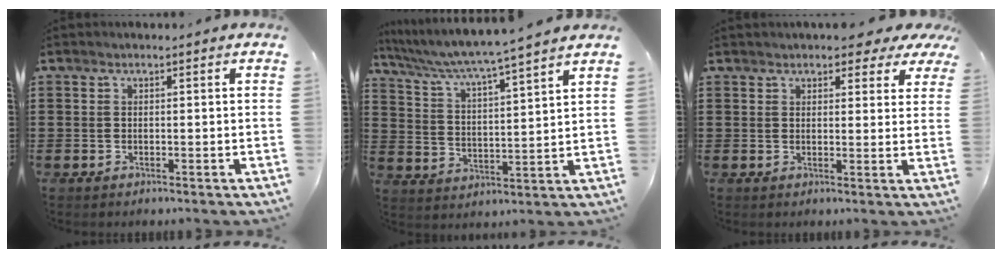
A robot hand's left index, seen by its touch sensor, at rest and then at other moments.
{"total": 4.9, "force": [4.3, -1.0, 2.0], "torque": [-0.062, -0.036, 0.064]}
{"total": 3.6, "force": [3.0, 1.3, 1.5], "torque": [-0.023, -0.006, 0.052]}